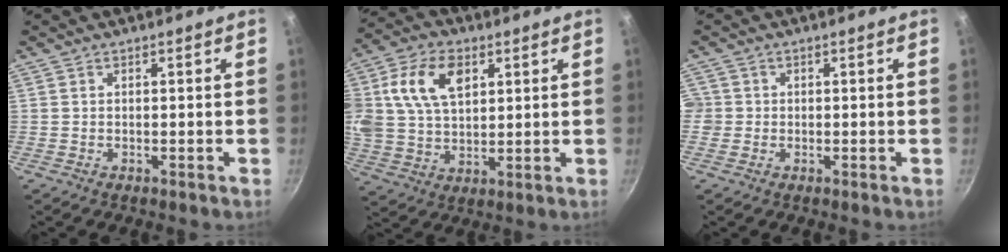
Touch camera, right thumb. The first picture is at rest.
{"total": 15.6, "force": [5.0, 10.2, 10.6], "torque": [-0.195, 0.007, 0.091]}
{"total": 2.4, "force": [-0.5, 2.4, 0.4], "torque": [0.005, 0.007, -0.012]}